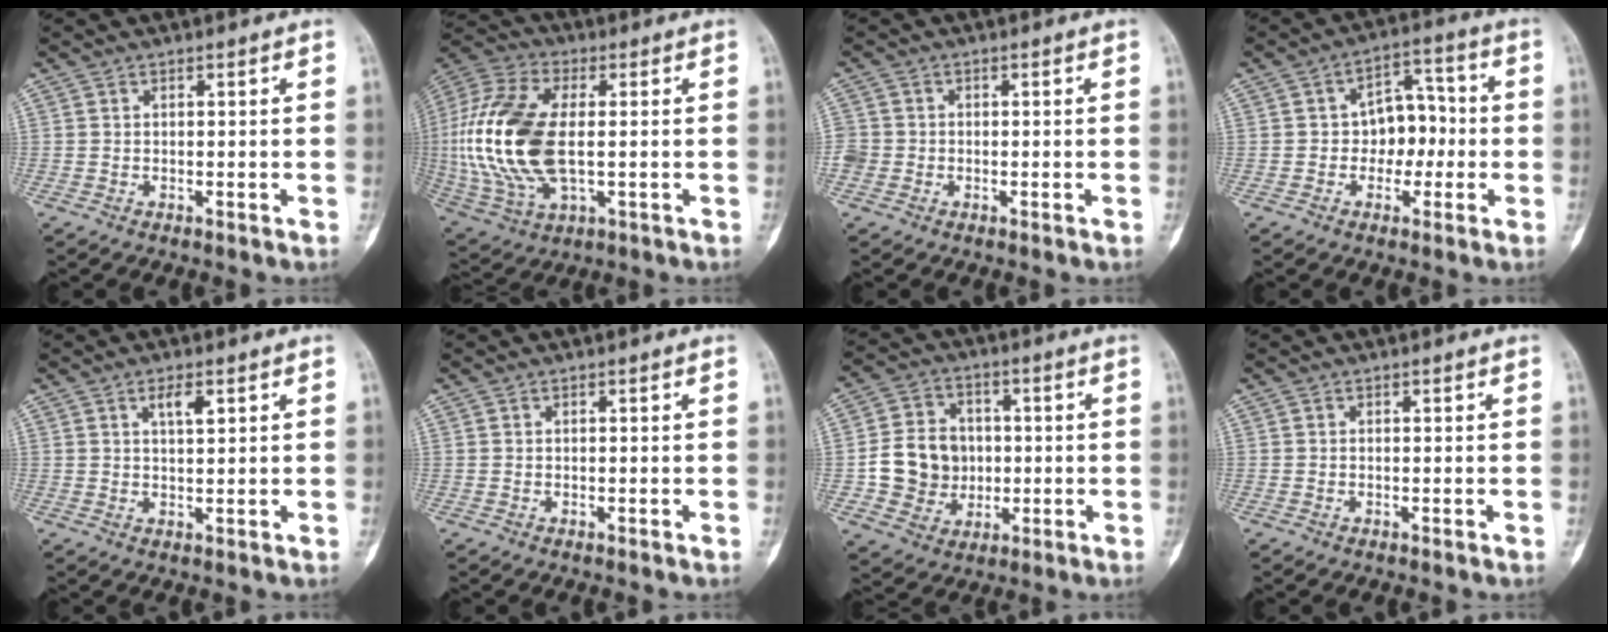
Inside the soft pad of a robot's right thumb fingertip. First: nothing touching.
{"total": 21.4, "force": [-0.1, 11.2, 18.3], "torque": [-0.409, -0.002, 0.003]}
{"total": 3.3, "force": [-0.7, 3.1, 0.9], "torque": [-0.016, 0.010, -0.016]}
{"total": 8.5, "force": [-0.9, 6.2, 5.8], "torque": [-0.043, 0.033, -0.023]}
{"total": 4.2, "force": [1.9, 1.2, 3.5], "torque": [-0.058, -0.008, 0.034]}
{"total": 0.0}
{"total": 11.8, "force": [-0.6, 10.4, 5.4], "torque": [-0.062, 0.014, -0.008]}
{"total": 0.0}